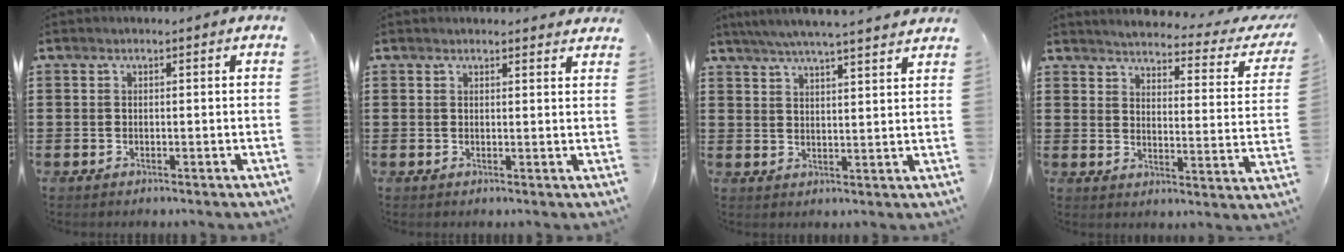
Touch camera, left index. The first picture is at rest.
{"total": 1.4, "force": [1.4, 0.1, 0.1], "torque": [-0.005, 0.001, 0.027]}
{"total": 4.9, "force": [4.5, -0.5, 2.0], "torque": [-0.053, -0.020, 0.078]}
{"total": 3.2, "force": [2.9, -0.2, 1.2], "torque": [-0.036, -0.028, 0.040]}